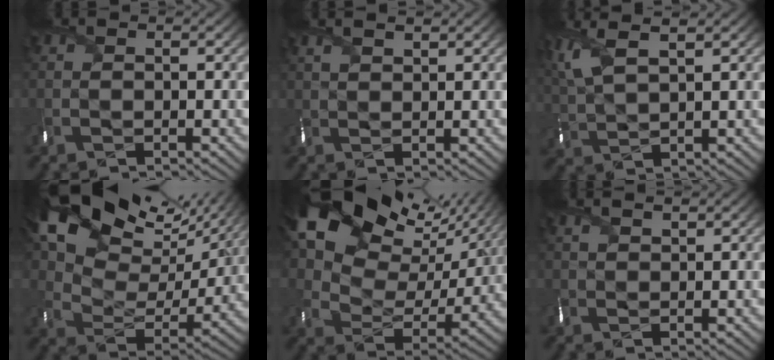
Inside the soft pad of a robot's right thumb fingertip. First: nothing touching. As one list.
[{"total": 2.4, "force": [1.8, 0.5, 1.5], "torque": [-0.034, 0.005, 0.038]}, {"total": 7.4, "force": [4.2, 2.4, 5.7], "torque": [-0.161, 0.018, 0.089]}, {"total": 17.5, "force": [10.8, 9.5, 10.0], "torque": [-0.210, 0.025, 0.193]}, {"total": 17.7, "force": [9.2, 10.6, 10.7], "torque": [-0.215, 0.021, 0.169]}, {"total": 2.0, "force": [1.5, 0.5, 1.2], "torque": [-0.034, 0.006, 0.034]}]